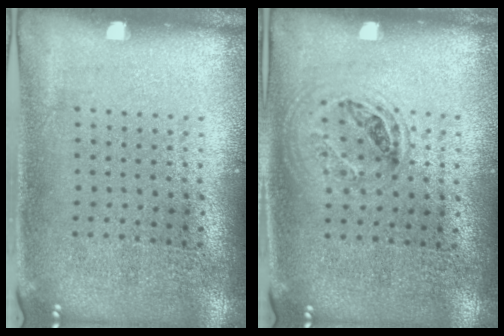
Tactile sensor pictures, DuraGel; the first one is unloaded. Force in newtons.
{"total": 1.0, "press": 0.9, "slide": 0.3}